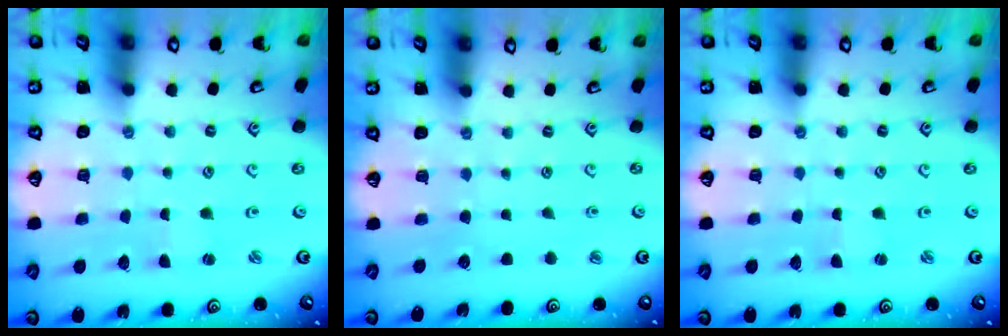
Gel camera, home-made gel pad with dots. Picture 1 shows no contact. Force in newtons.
{"total": 0.0}
{"total": 1.0, "press": 0.9, "slide": 0.1}